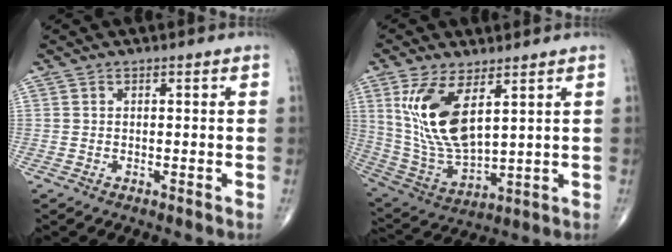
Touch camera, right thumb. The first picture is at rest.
{"total": 14.9, "force": [5.4, 6.5, 12.3], "torque": [-0.242, -0.028, 0.124]}